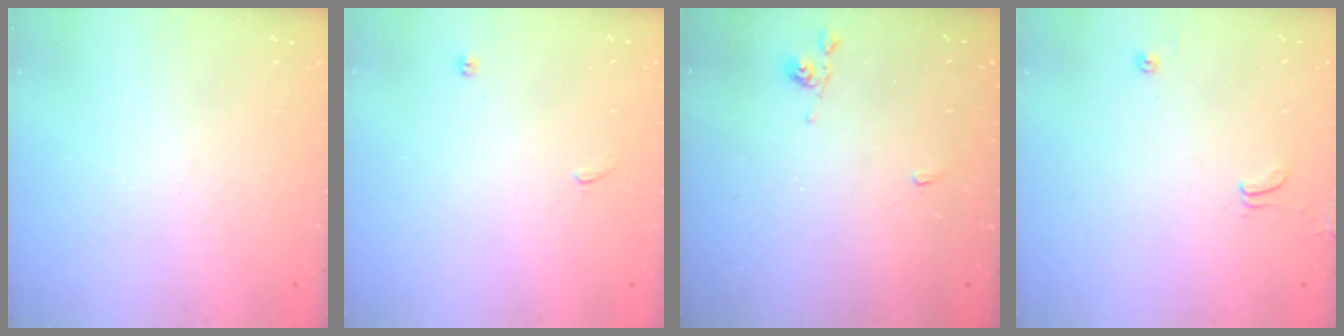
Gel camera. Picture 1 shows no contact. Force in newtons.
{"total": 1.9, "press": 1.6, "slide": 1.0}
{"total": 2.2, "press": 2.1, "slide": 0.6}
{"total": 1.3, "press": 1.2, "slide": 0.4}